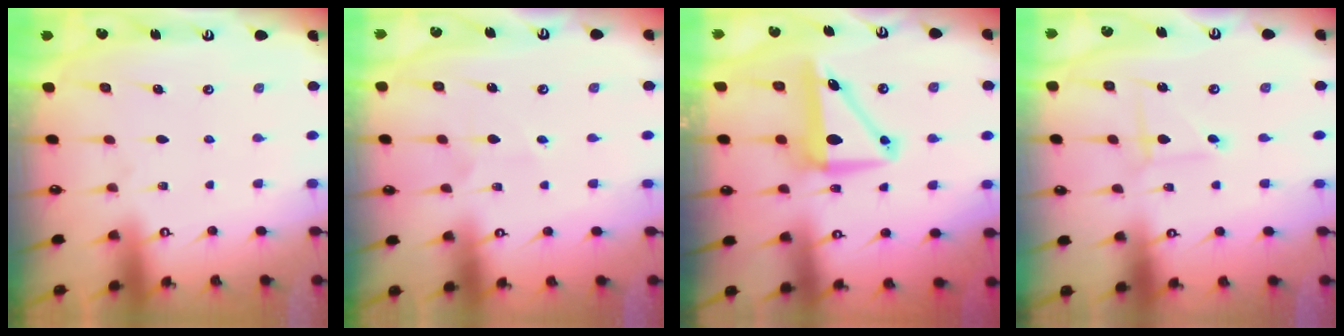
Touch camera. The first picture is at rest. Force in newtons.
{"total": 4.3, "press": 4.3, "slide": 0.5}
{"total": 8.8, "press": 8.6, "slide": 1.7}
{"total": 1.5, "press": 1.5, "slide": 0.1}